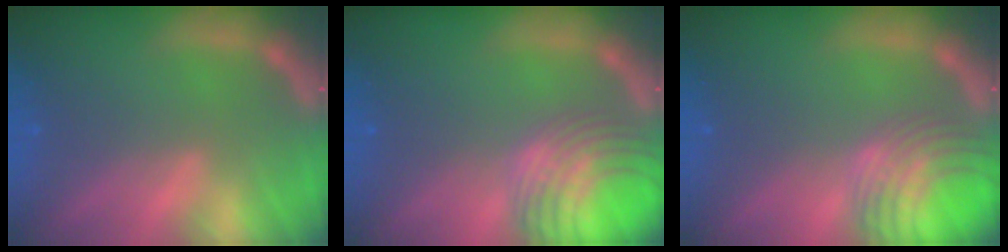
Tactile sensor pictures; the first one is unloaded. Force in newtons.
{"total": 10.1}
{"total": 8.5}